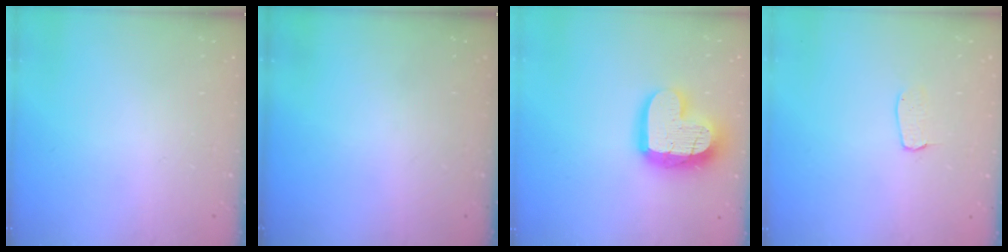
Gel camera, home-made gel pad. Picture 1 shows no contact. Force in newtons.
{"total": 0.0}
{"total": 16.9, "press": 16.9, "slide": 1.4}
{"total": 4.0, "press": 4.0, "slide": 0.2}